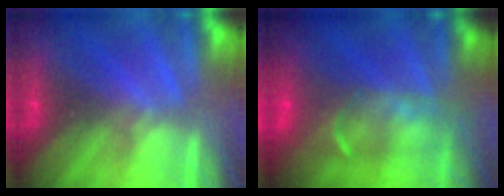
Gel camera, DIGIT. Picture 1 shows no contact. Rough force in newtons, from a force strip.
{"total": 6.1}